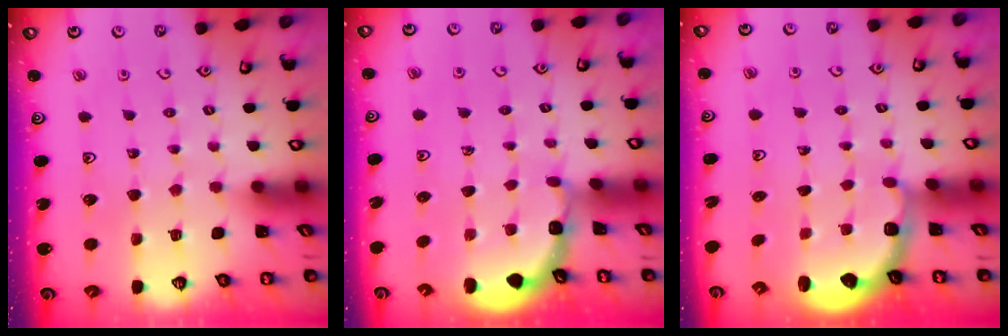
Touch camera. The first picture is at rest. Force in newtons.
{"total": 1.5, "press": 1.5, "slide": 0.2}
{"total": 2.9, "press": 2.0, "slide": 2.1}